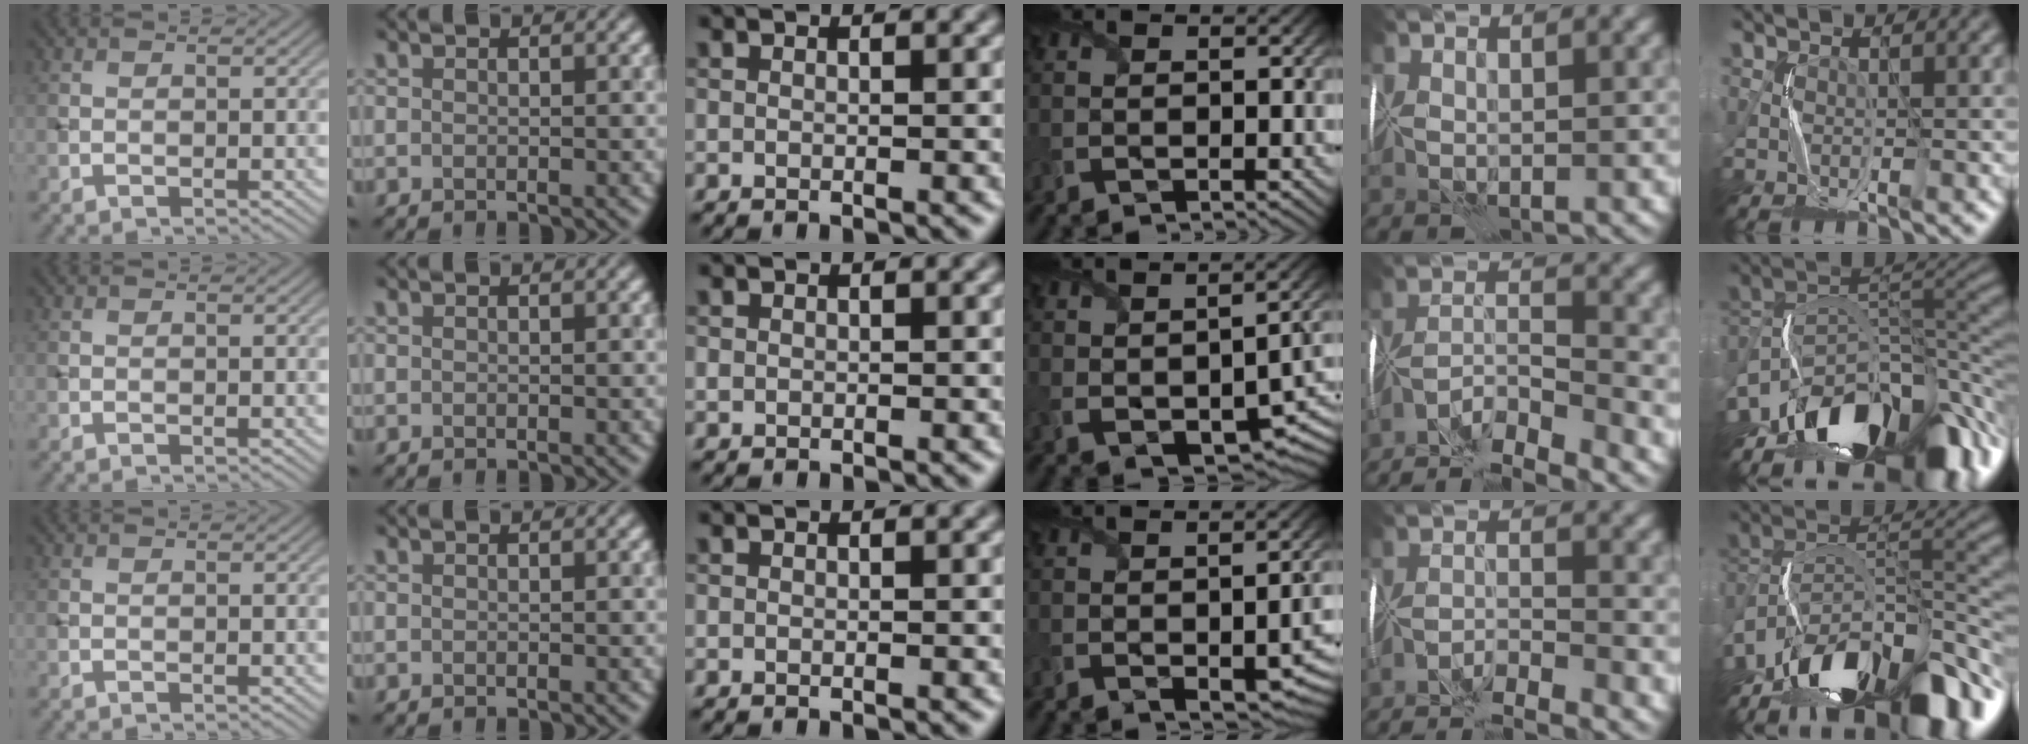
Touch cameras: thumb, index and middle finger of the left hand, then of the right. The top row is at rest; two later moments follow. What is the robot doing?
{"motion": "fold", "object": "wrapping paper"}